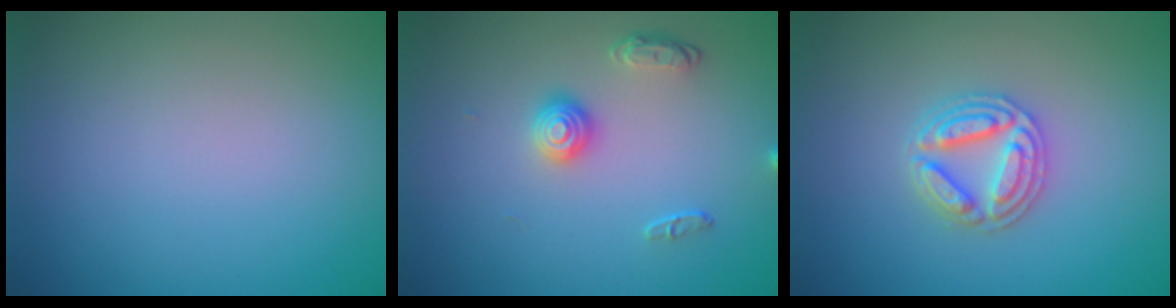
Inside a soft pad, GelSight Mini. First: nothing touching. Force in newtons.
{"total": 2.1, "press": 1.6, "slide": 1.4}
{"total": 3.7, "press": 3.6, "slide": 0.6}